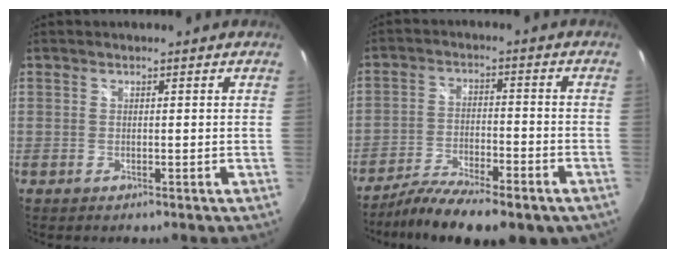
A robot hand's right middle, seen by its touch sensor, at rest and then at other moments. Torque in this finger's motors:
{"motor_torque": [1.05, -1.09, 0.30, 0.12]}